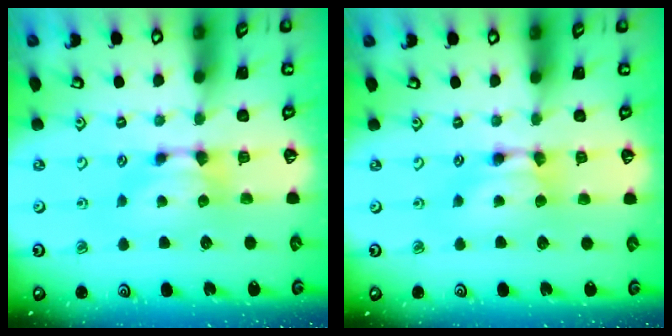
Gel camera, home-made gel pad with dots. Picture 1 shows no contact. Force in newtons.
{"total": 1.8, "press": 1.8, "slide": 0.1}